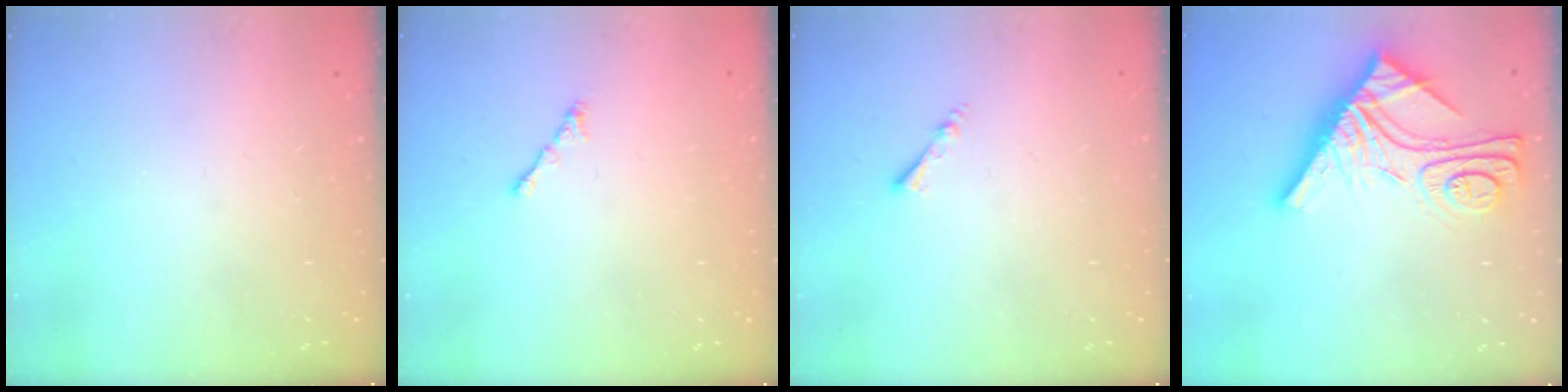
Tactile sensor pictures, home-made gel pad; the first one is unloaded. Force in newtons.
{"total": 0.0}
{"total": 1.9, "press": 1.9, "slide": 0.4}
{"total": 15.1, "press": 15.1, "slide": 1.1}